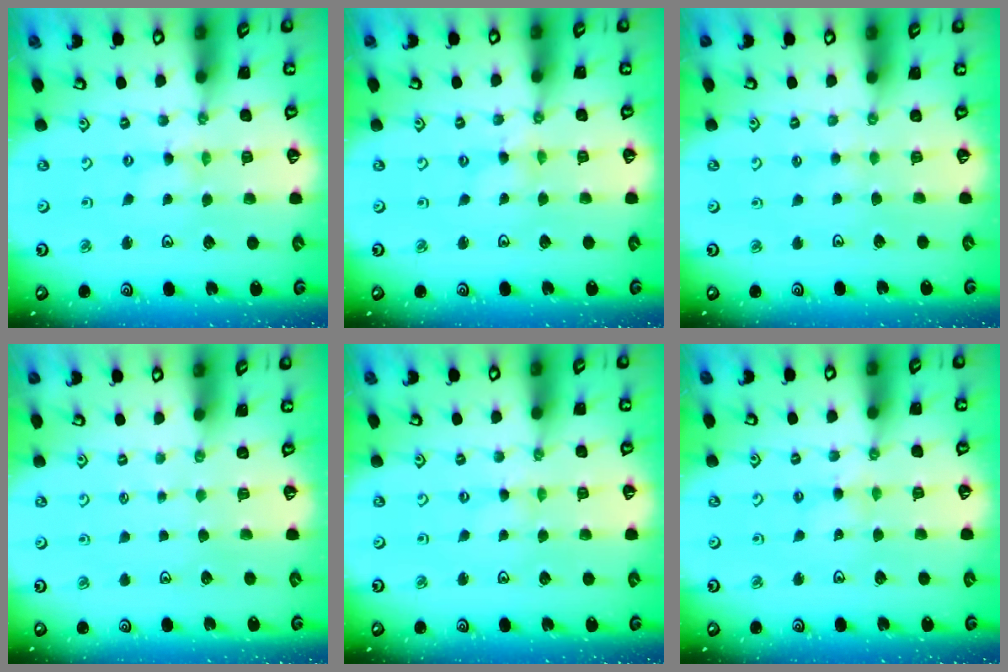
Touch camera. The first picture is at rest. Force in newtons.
{"total": 0.0}
{"total": 1.1, "press": 1.1, "slide": 0.3}
{"total": 0.6, "press": 0.6, "slide": 0.1}
{"total": 0.0}
{"total": 2.2, "press": 2.1, "slide": 0.4}